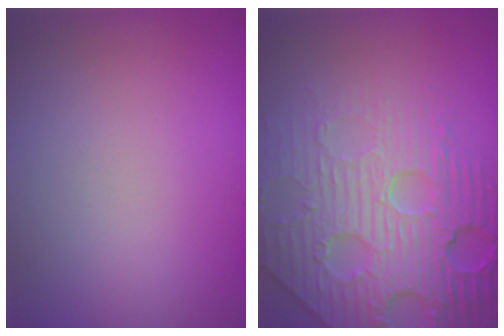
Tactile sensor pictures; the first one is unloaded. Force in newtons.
{"total": 7.0, "press": 5.7, "slide": 4.0}